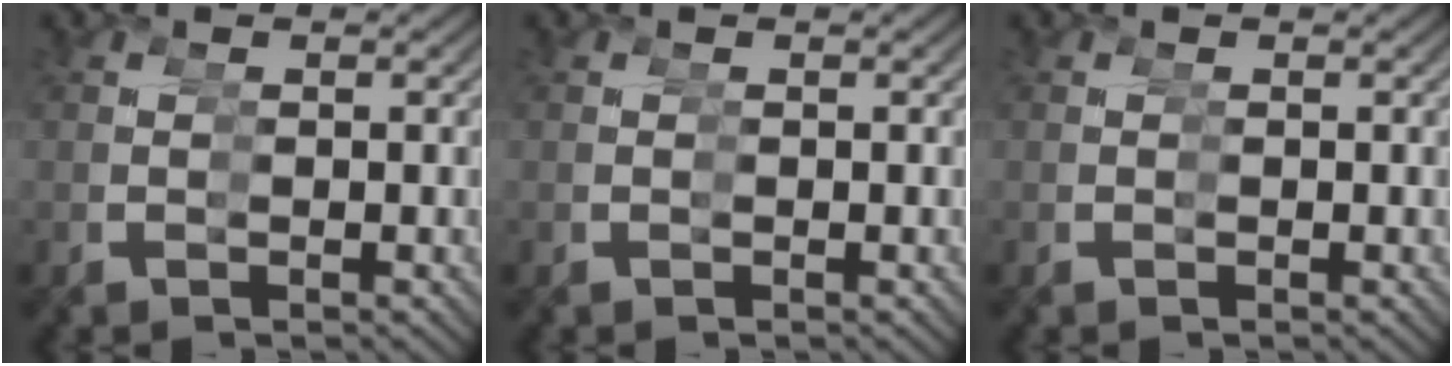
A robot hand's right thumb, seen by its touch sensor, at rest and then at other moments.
{"total": 0.0}
{"total": 0.0}